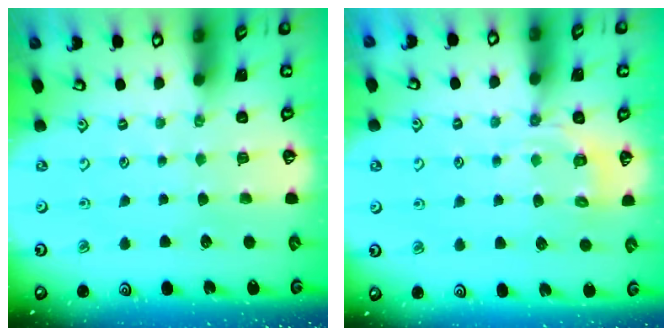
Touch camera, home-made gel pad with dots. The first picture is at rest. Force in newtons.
{"total": 8.6, "press": 8.5, "slide": 1.4}